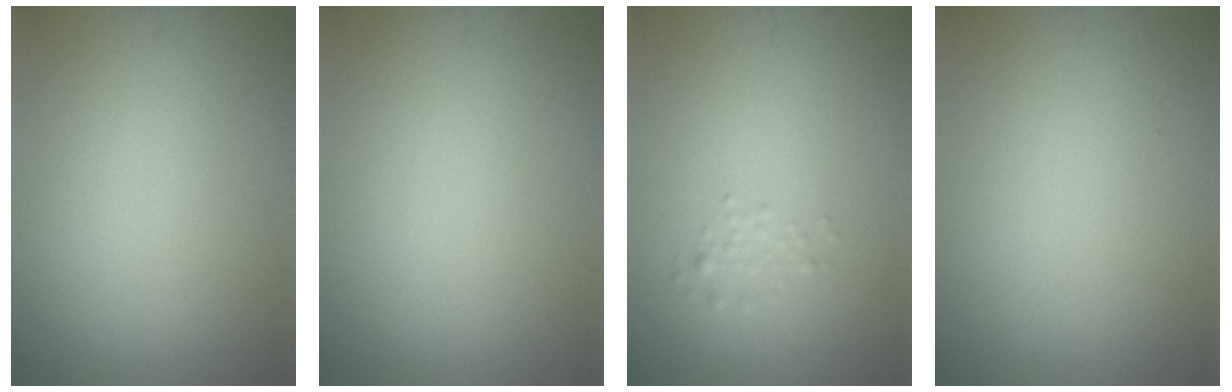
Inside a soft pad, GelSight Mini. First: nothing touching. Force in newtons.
{"total": 0.0}
{"total": 1.0, "press": 1.0, "slide": 0.0}
{"total": 0.0}